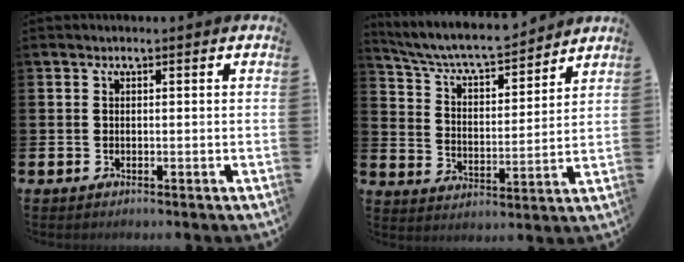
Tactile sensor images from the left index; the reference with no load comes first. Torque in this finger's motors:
{"motor_torque": [1.07, -1.07, 0.59, 0.17]}